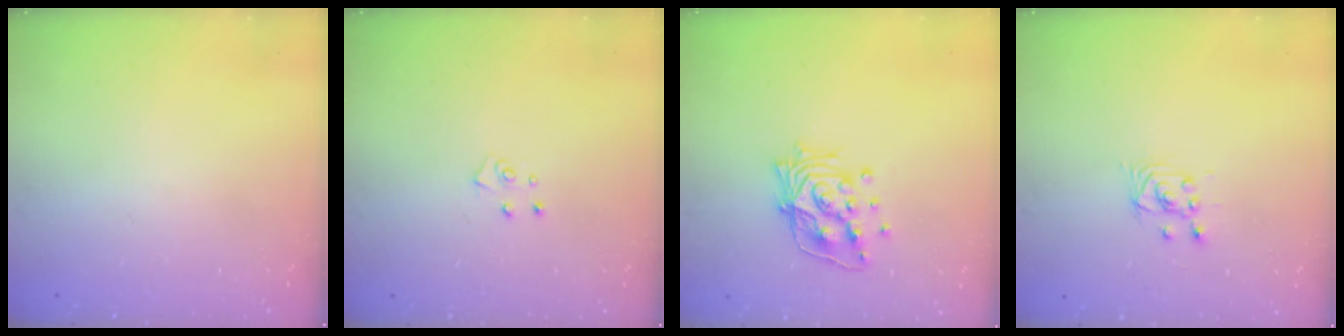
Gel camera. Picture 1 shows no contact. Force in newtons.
{"total": 4.2, "press": 4.1, "slide": 0.4}
{"total": 14.4, "press": 14.4, "slide": 1.1}
{"total": 2.5, "press": 2.5, "slide": 0.2}